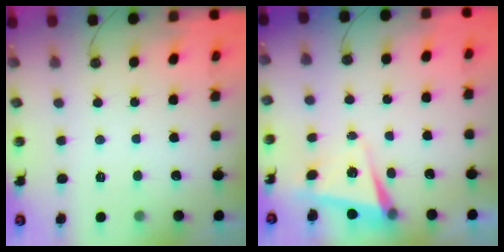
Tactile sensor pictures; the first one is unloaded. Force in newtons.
{"total": 5.9, "press": 5.7, "slide": 1.5}